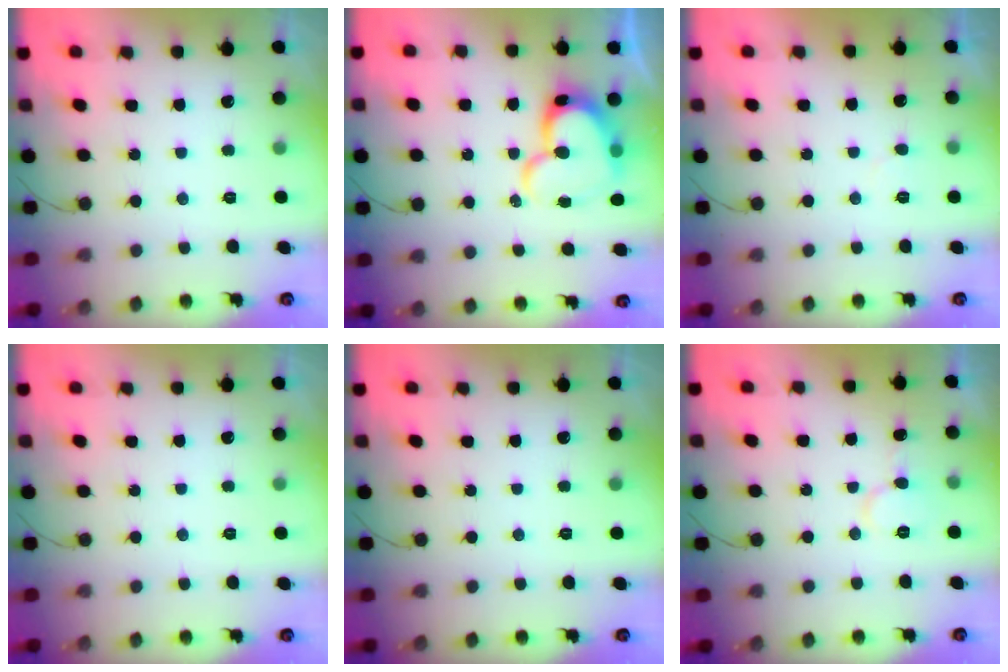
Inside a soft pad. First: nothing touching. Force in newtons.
{"total": 16.5, "press": 16.5, "slide": 1.1}
{"total": 3.5, "press": 3.5, "slide": 0.4}
{"total": 0.0}
{"total": 0.0}
{"total": 6.4, "press": 6.4, "slide": 0.6}